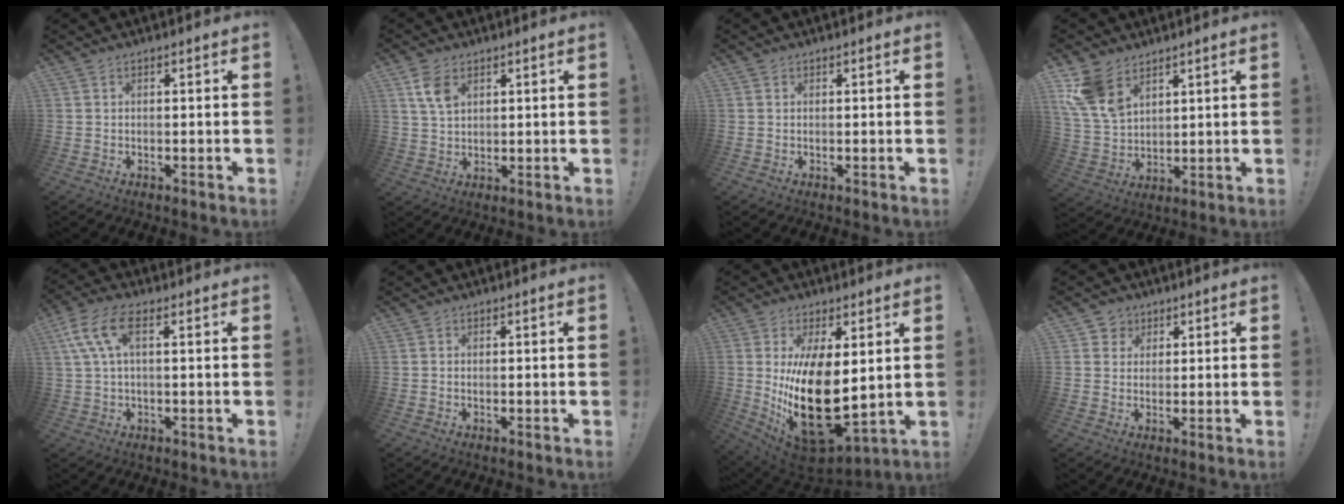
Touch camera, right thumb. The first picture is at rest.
{"total": 6.5, "force": [3.2, 4.0, 4.1], "torque": [-0.076, -0.006, 0.063]}
{"total": 0.6, "force": [0.3, 0.4, 0.0], "torque": [0.006, -0.002, 0.005]}
{"total": 12.2, "force": [7.6, 7.5, 5.9], "torque": [-0.125, -0.032, 0.154]}
{"total": 9.5, "force": [3.1, 4.1, 8.0], "torque": [-0.163, -0.002, 0.063]}
{"total": 0.0}
{"total": 22.7, "force": [1.3, 11.7, 19.3], "torque": [-0.350, -0.046, 0.040]}
{"total": 4.0, "force": [1.7, 3.5, 0.5], "torque": [-0.007, -0.011, 0.030]}